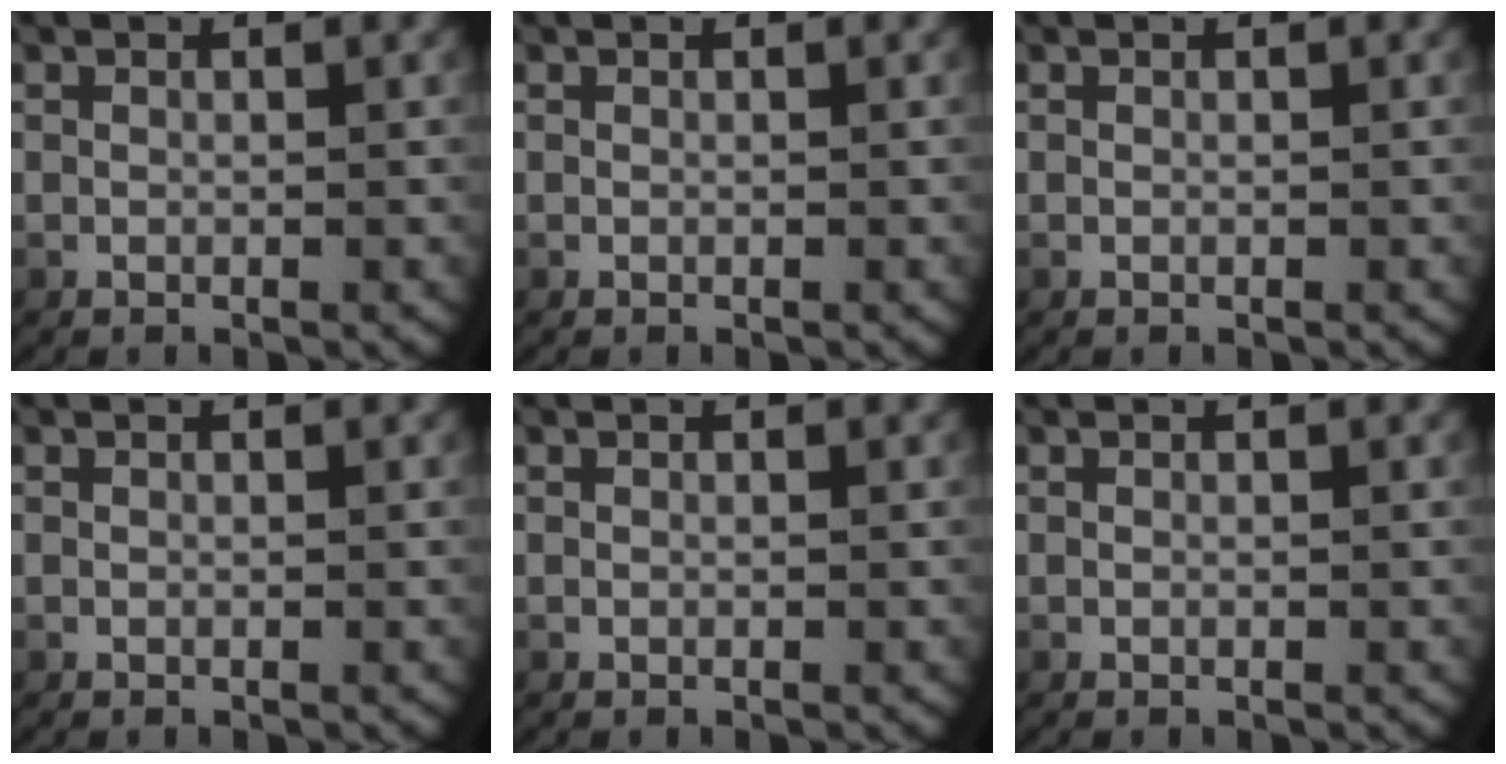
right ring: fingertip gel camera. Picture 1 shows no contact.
{"total": 0.0}
{"total": 0.0}
{"total": 0.0}
{"total": 0.0}
{"total": 0.0}